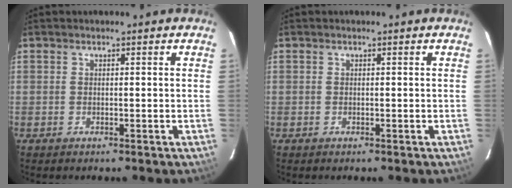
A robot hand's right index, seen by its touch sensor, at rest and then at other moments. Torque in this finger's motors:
{"motor_torque": [0.00, 0.00, 0.00, 0.00]}